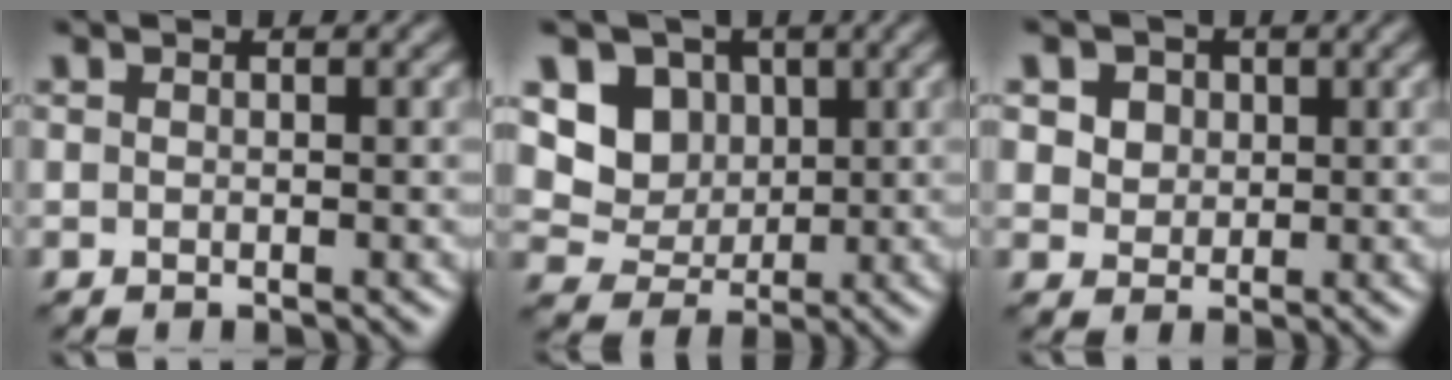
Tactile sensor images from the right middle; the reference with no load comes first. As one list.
[{"total": 4.8, "force": [1.5, 4.1, 2.0], "torque": [-0.047, -0.017, 0.022]}, {"total": 5.0, "force": [2.4, 3.7, 2.4], "torque": [-0.055, 0.003, 0.031]}]